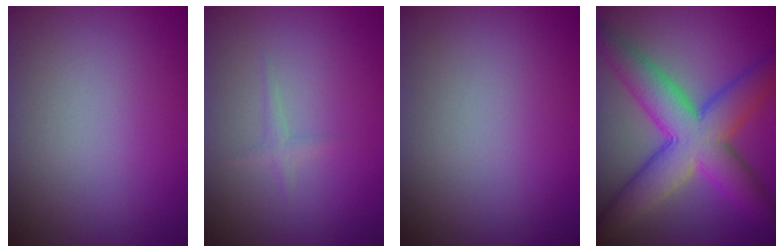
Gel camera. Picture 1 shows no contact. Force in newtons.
{"total": 0.9, "press": 0.8, "slide": 0.0}
{"total": 0.0}
{"total": 10.2, "press": 10.2, "slide": 0.2}